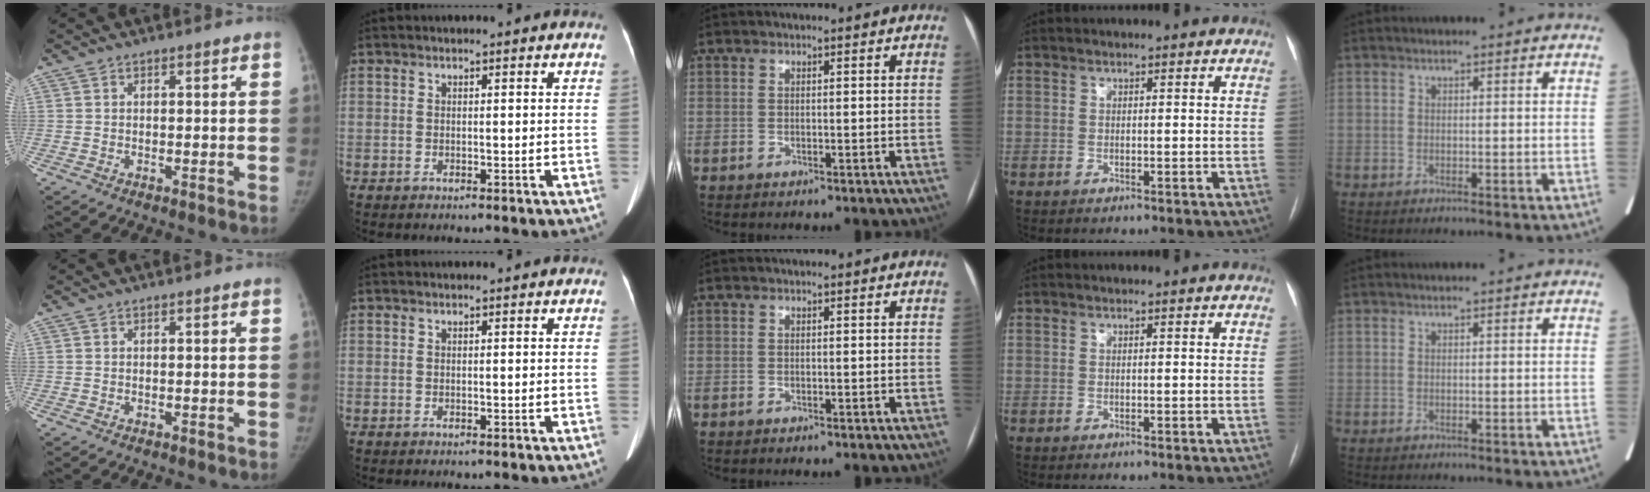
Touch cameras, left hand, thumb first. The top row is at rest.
{}